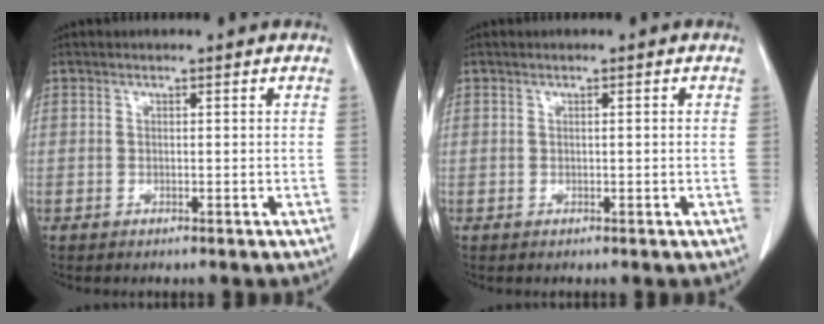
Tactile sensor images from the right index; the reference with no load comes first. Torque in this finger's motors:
{"motor_torque": [-0.06, 0.00, -0.03, -0.01]}